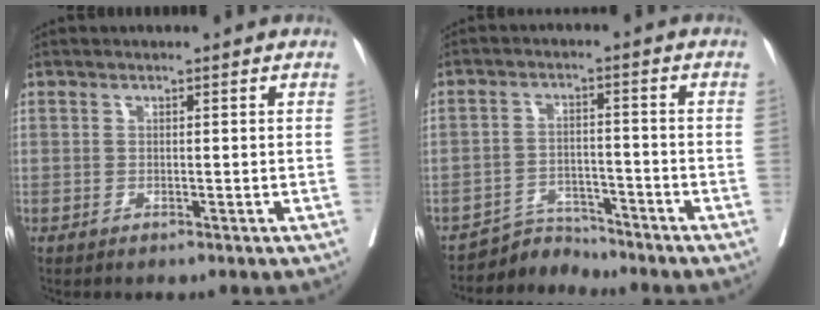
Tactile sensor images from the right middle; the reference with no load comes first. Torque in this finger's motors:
{"motor_torque": [-0.10, 0.10, -0.05, -0.03]}